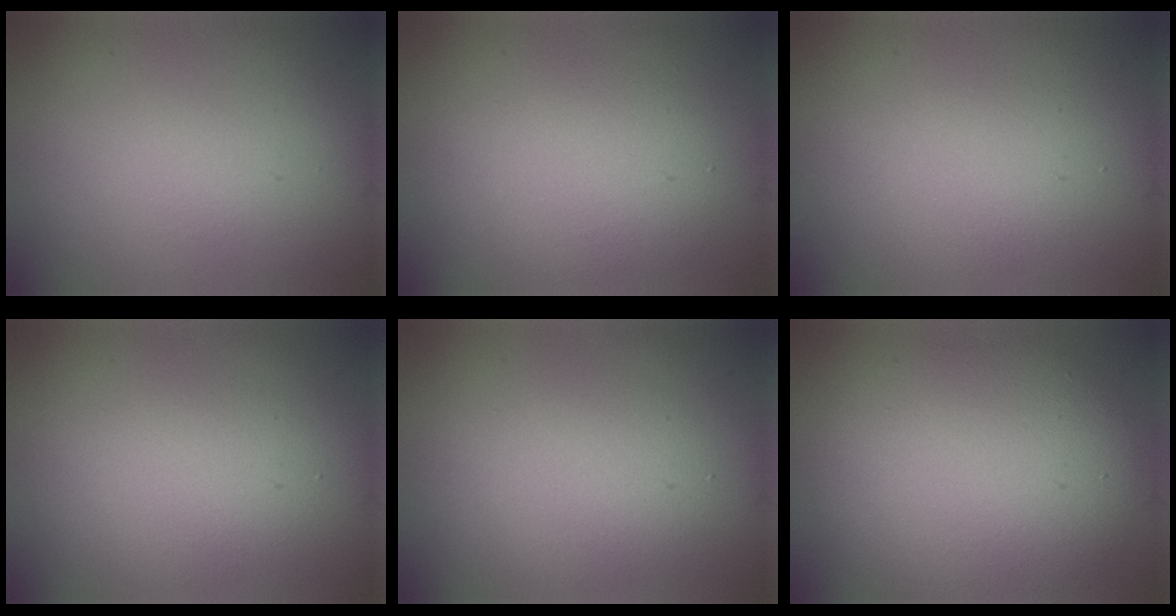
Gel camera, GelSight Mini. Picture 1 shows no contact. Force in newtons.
{"total": 3.5, "press": 3.5, "slide": 0.2}
{"total": 2.2, "press": 2.2, "slide": 0.0}
{"total": 3.0, "press": 3.0, "slide": 0.2}
{"total": 3.2, "press": 3.2, "slide": 0.2}
{"total": 7.8, "press": 7.8, "slide": 0.6}